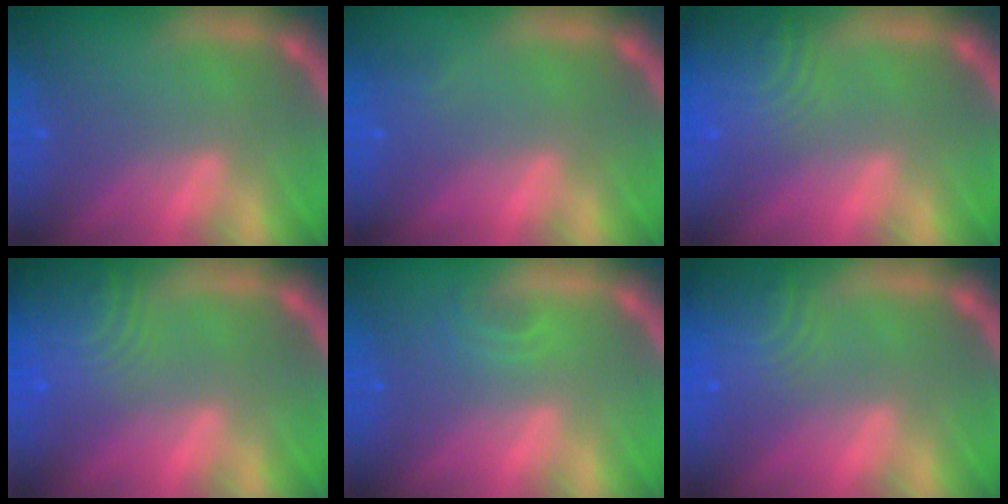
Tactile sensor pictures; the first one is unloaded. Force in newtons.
{"total": 0.9}
{"total": 7.0}
{"total": 7.4}
{"total": 1.4}
{"total": 5.6}